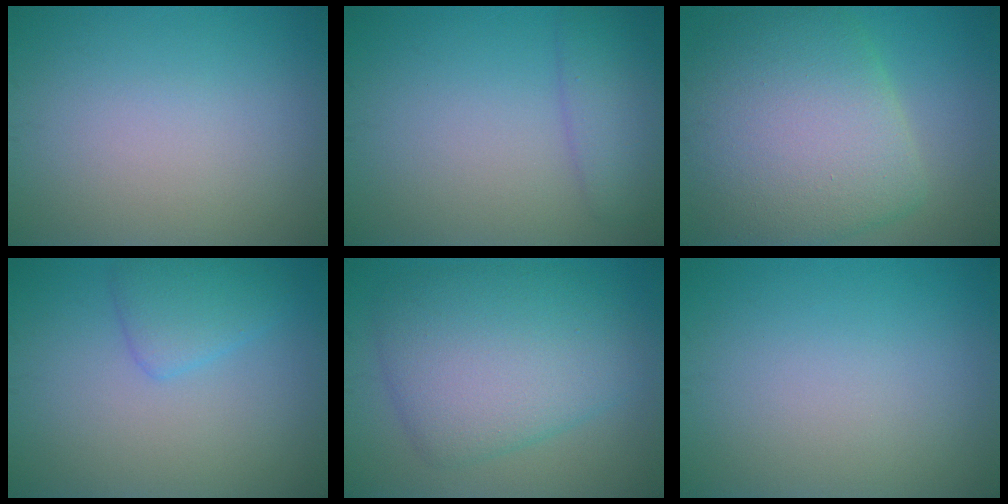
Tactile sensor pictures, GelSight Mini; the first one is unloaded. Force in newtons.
{"total": 2.8, "press": 2.8, "slide": 0.1}
{"total": 10.6, "press": 10.5, "slide": 0.6}
{"total": 2.6, "press": 2.6, "slide": 0.1}
{"total": 8.0, "press": 8.0, "slide": 0.2}
{"total": 0.0}